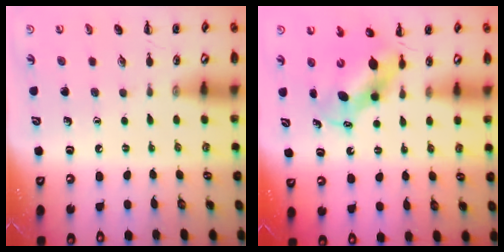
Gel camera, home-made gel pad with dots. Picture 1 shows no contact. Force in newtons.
{"total": 6.4, "press": 6.3, "slide": 0.9}